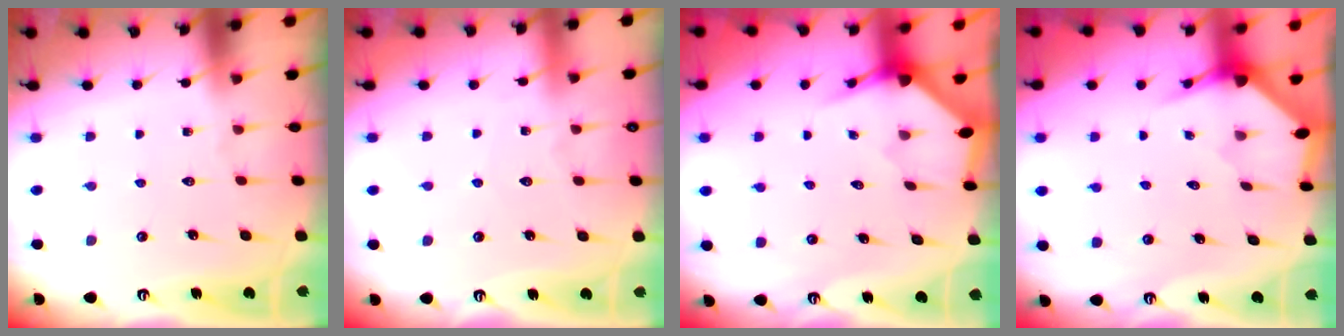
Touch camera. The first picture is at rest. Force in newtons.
{"total": 3.4, "press": 3.3, "slide": 0.4}
{"total": 3.2, "press": 3.2, "slide": 0.3}
{"total": 2.8, "press": 2.8, "slide": 0.3}